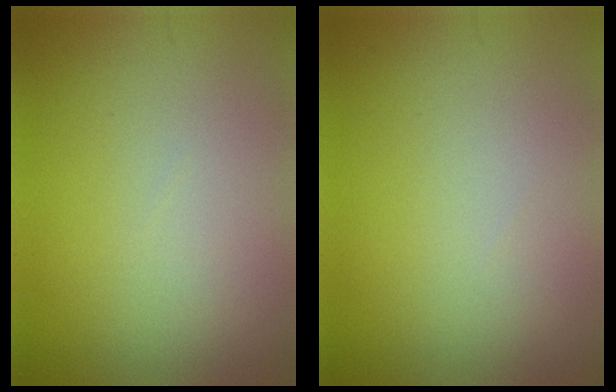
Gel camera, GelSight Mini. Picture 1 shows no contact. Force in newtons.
{"total": 0.0}